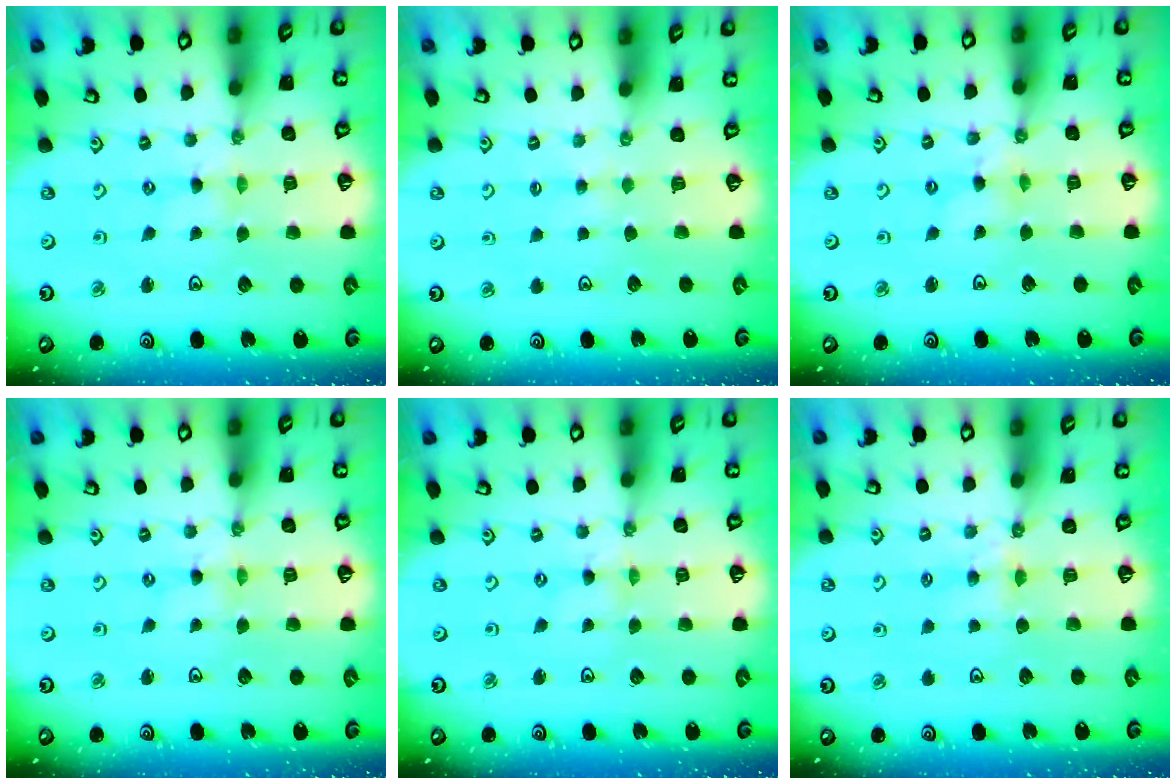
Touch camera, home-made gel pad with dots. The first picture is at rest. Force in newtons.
{"total": 2.5, "press": 2.5, "slide": 0.4}
{"total": 2.5, "press": 2.5, "slide": 0.2}
{"total": 0.0}
{"total": 0.0}
{"total": 5.2, "press": 5.1, "slide": 0.7}